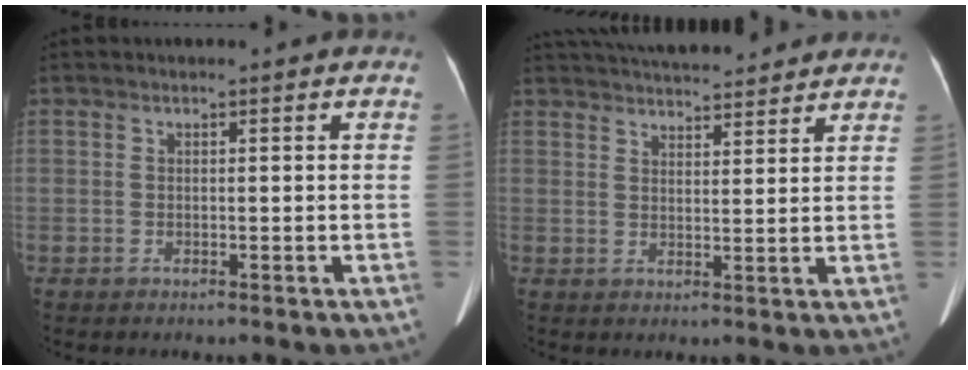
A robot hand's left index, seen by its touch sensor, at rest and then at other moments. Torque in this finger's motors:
{"motor_torque": [0.51, -0.57, 0.09, 0.10]}